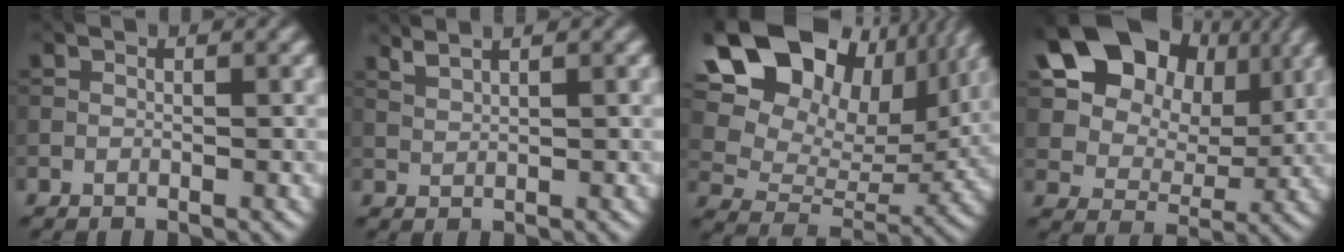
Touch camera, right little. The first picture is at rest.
{"total": 2.1, "force": [1.8, 0.5, 1.1], "torque": [-0.017, 0.003, 0.029]}
{"total": 18.7, "force": [10.0, 12.0, 10.3], "torque": [-0.212, 0.062, 0.178]}
{"total": 15.7, "force": [7.0, 11.2, 8.5], "torque": [-0.173, 0.054, 0.127]}